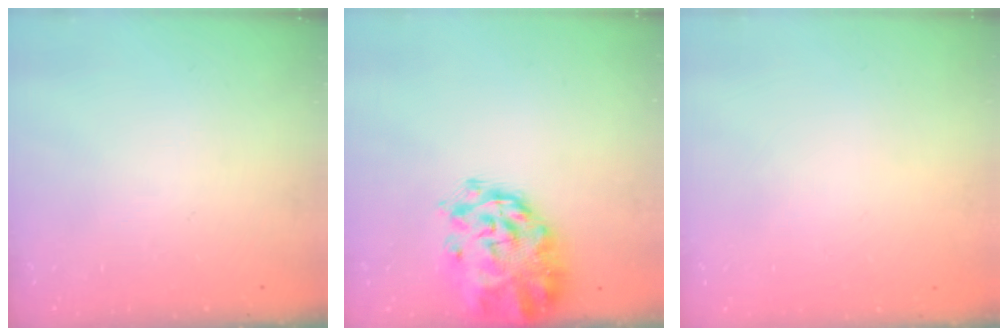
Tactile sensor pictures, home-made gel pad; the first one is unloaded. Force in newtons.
{"total": 5.3, "press": 5.0, "slide": 1.7}
{"total": 1.9, "press": 1.9, "slide": 0.2}